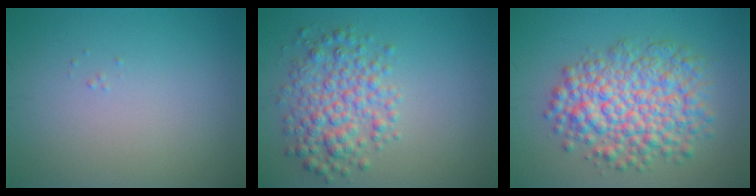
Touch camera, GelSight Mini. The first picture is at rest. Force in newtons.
{"total": 4.8, "press": 4.8, "slide": 0.1}
{"total": 7.9, "press": 7.9, "slide": 0.2}